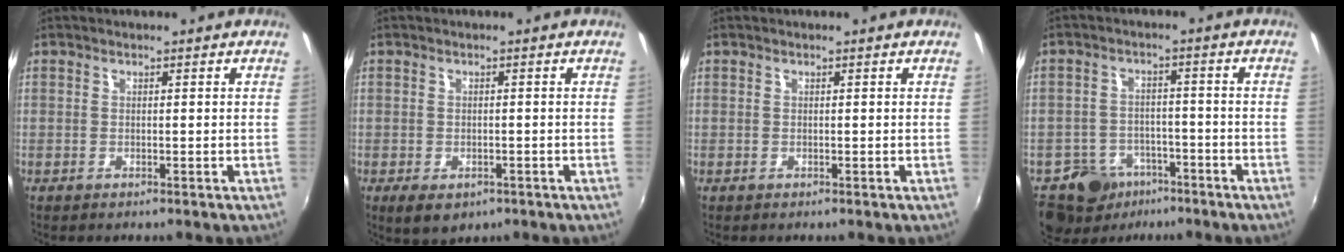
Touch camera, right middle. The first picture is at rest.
{"total": 4.5, "force": [-2.3, 2.7, 2.8], "torque": [-0.057, -0.018, -0.032]}
{"total": 0.0}
{"total": 8.7, "force": [-5.7, 6.3, 1.6], "torque": [-0.049, 0.019, -0.084]}